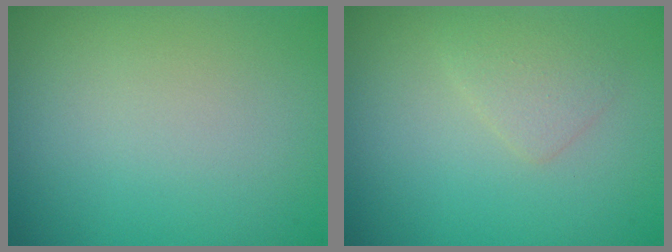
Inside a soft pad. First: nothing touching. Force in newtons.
{"total": 1.6, "press": 1.6, "slide": 0.0}